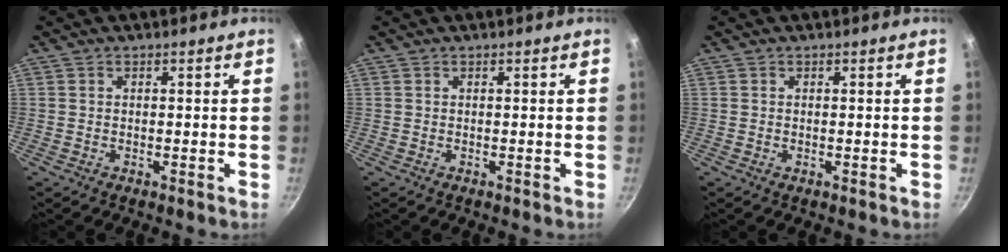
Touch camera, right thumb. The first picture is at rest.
{"total": 0.0}
{"total": 0.0}